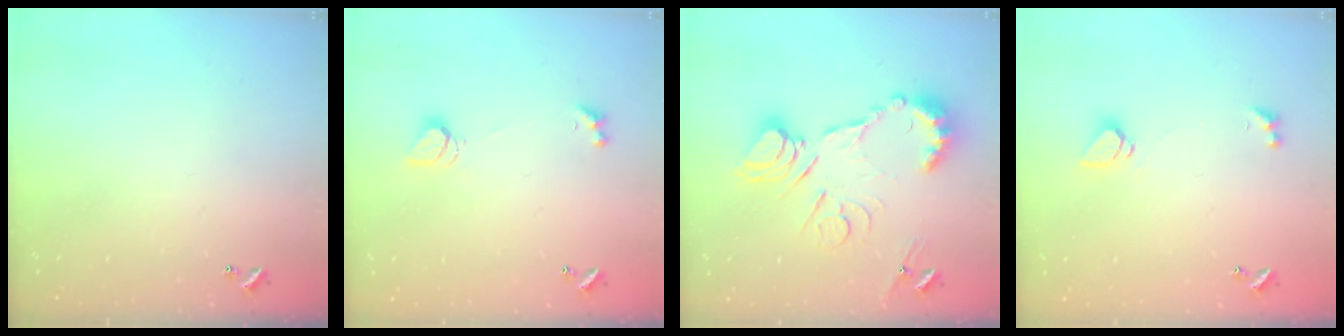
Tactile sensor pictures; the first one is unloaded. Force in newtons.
{"total": 2.0, "press": 1.9, "slide": 0.5}
{"total": 15.6, "press": 15.5, "slide": 1.7}
{"total": 1.2, "press": 1.1, "slide": 0.5}